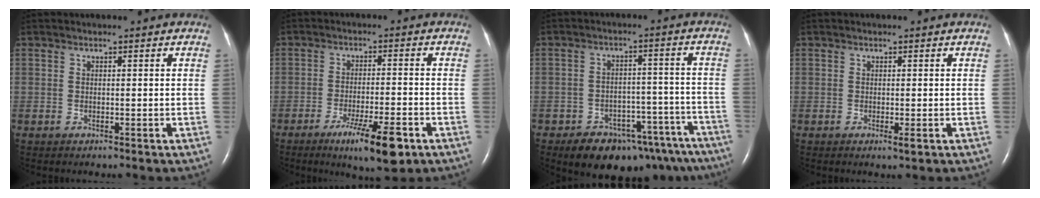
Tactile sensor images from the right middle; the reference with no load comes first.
{"total": 9.2, "force": [-5.2, 1.2, 7.5], "torque": [-0.126, -0.017, -0.078]}
{"total": 16.0, "force": [-12.5, 7.7, 6.5], "torque": [-0.043, 0.037, -0.154]}
{"total": 1.0, "force": [-0.3, 0.1, 0.9], "torque": [-0.014, -0.003, -0.005]}